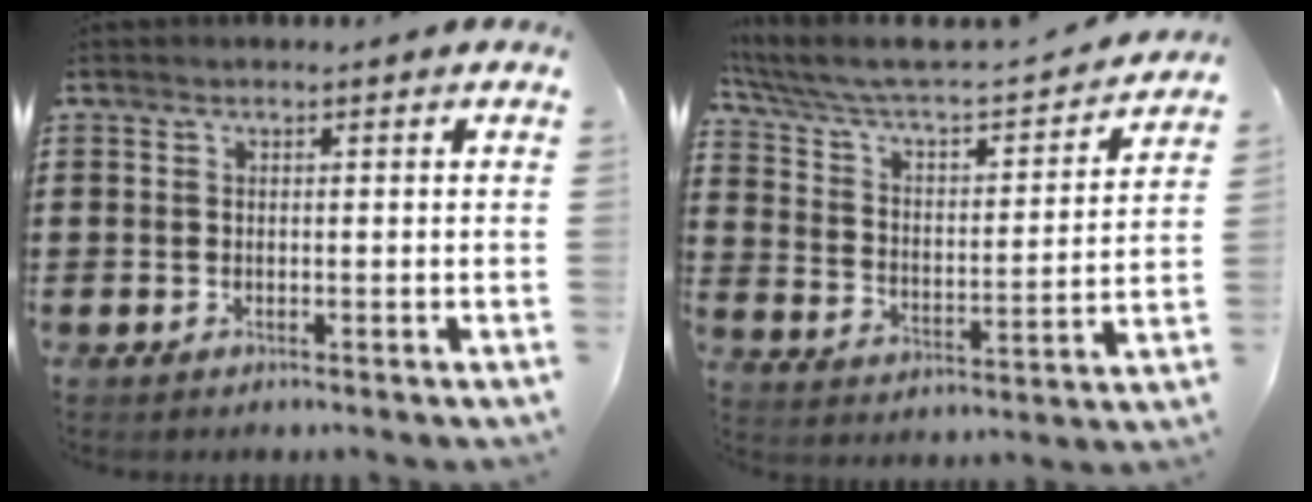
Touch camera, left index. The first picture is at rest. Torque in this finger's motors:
{"motor_torque": [-0.09, 0.03, 0.10, 0.03]}